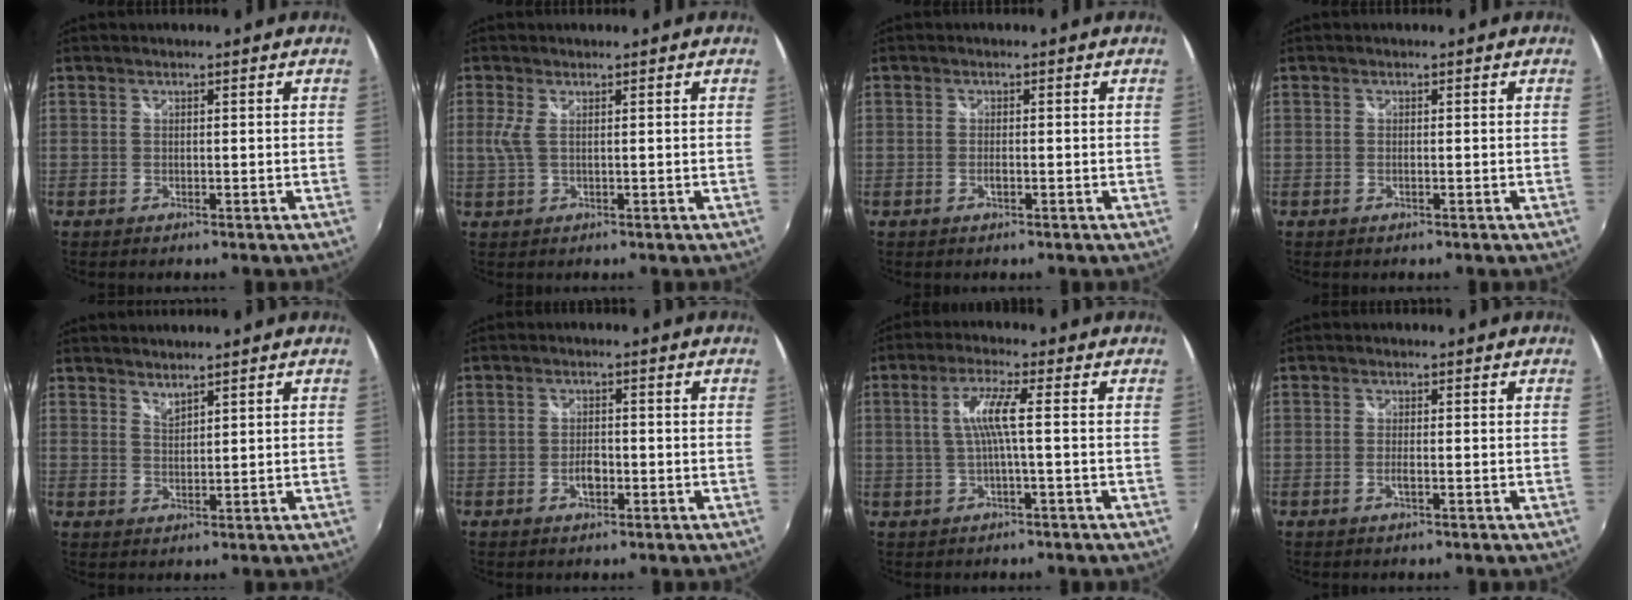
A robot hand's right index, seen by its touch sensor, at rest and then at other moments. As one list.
[{"total": 2.5, "force": [0.6, 0.6, 2.3], "torque": [-0.056, -0.001, 0.012]}, {"total": 1.3, "force": [-0.4, 0.4, 1.2], "torque": [-0.024, -0.002, -0.008]}, {"total": 0.7, "force": [-0.1, 0.0, 0.7], "torque": [-0.014, 0.000, -0.003]}, {"total": 2.0, "force": [2.0, 0.2, 0.5], "torque": [-0.005, 0.000, 0.035]}, {"total": 2.9, "force": [-1.0, 1.5, 2.2], "torque": [-0.040, 0.000, -0.018]}, {"total": 5.2, "force": [-0.3, -0.4, 5.2], "torque": [-0.107, 0.001, 0.000]}, {"total": 1.6, "force": [-0.5, 0.1, 1.5], "torque": [-0.030, -0.002, -0.009]}]